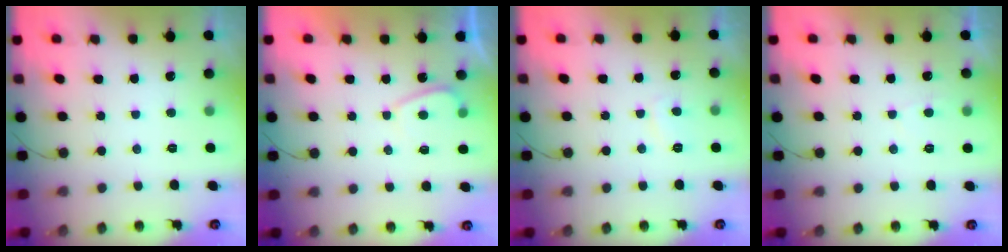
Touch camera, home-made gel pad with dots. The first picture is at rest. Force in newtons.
{"total": 1.2, "press": 1.0, "slide": 0.6}
{"total": 2.7, "press": 2.6, "slide": 0.8}
{"total": 1.3, "press": 1.2, "slide": 0.5}